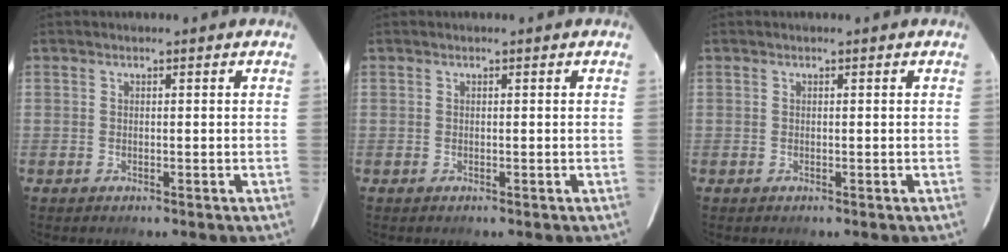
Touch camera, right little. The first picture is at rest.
{"total": 0.0}
{"total": 0.0}